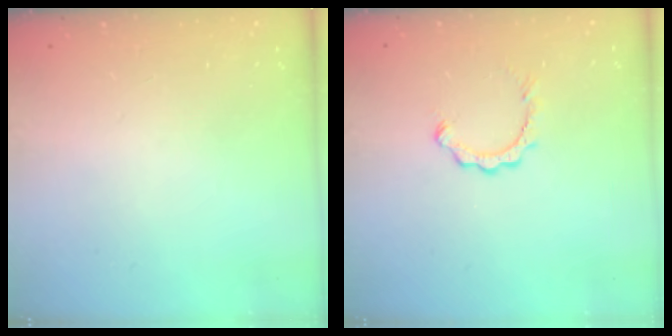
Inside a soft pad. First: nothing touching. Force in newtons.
{"total": 2.8, "press": 2.8, "slide": 0.3}